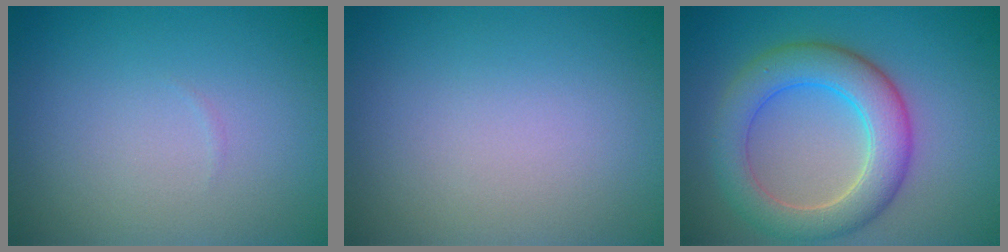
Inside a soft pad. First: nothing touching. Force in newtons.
{"total": 0.0}
{"total": 6.2, "press": 6.2, "slide": 0.3}